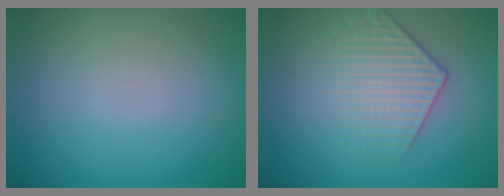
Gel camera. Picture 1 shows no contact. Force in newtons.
{"total": 3.3, "press": 3.2, "slide": 1.0}